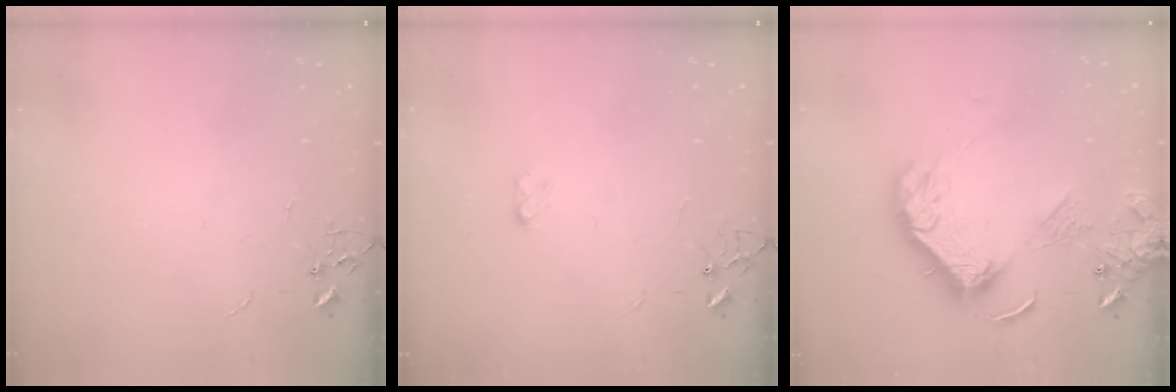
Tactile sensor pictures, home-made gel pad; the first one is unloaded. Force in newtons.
{"total": 2.9, "press": 2.9, "slide": 0.5}
{"total": 18.3, "press": 18.2, "slide": 2.0}